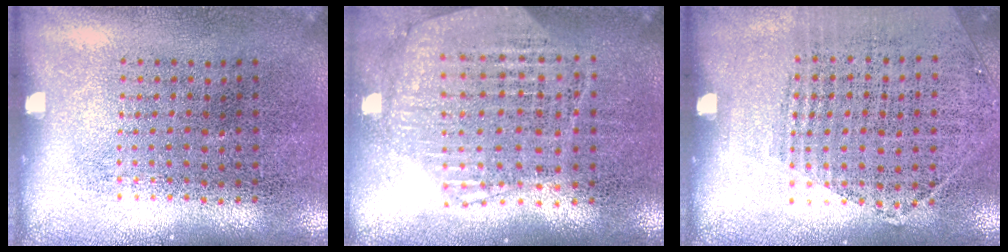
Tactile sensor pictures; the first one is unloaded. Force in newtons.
{"total": 1.2, "press": 1.2, "slide": 0.2}
{"total": 1.2, "press": 1.0, "slide": 0.6}